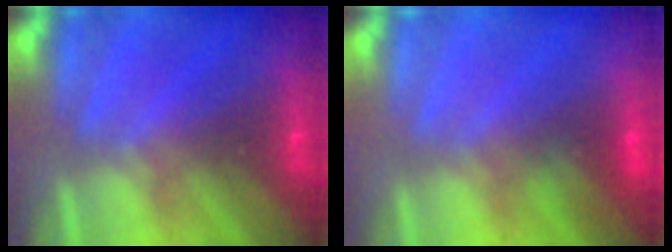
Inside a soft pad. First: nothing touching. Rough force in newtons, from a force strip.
{"total": 1.2}